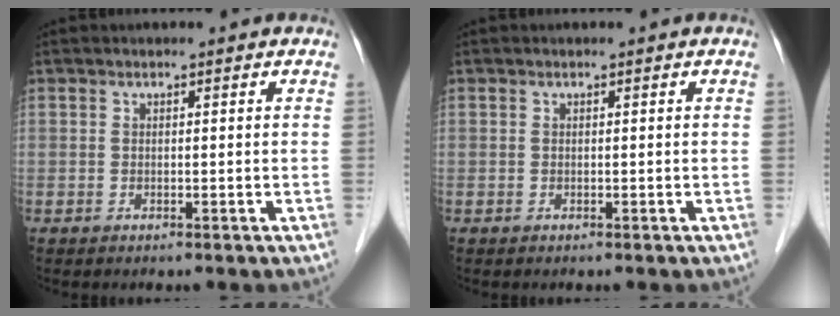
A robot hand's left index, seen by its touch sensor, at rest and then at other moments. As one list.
[{"total": 0.0}]